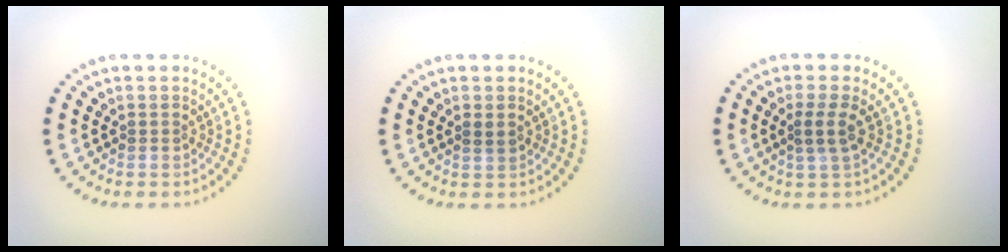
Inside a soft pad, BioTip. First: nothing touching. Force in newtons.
{"total": 0.8, "press": 0.7, "slide": 0.3}
{"total": 1.8, "press": 1.5, "slide": 1.1}